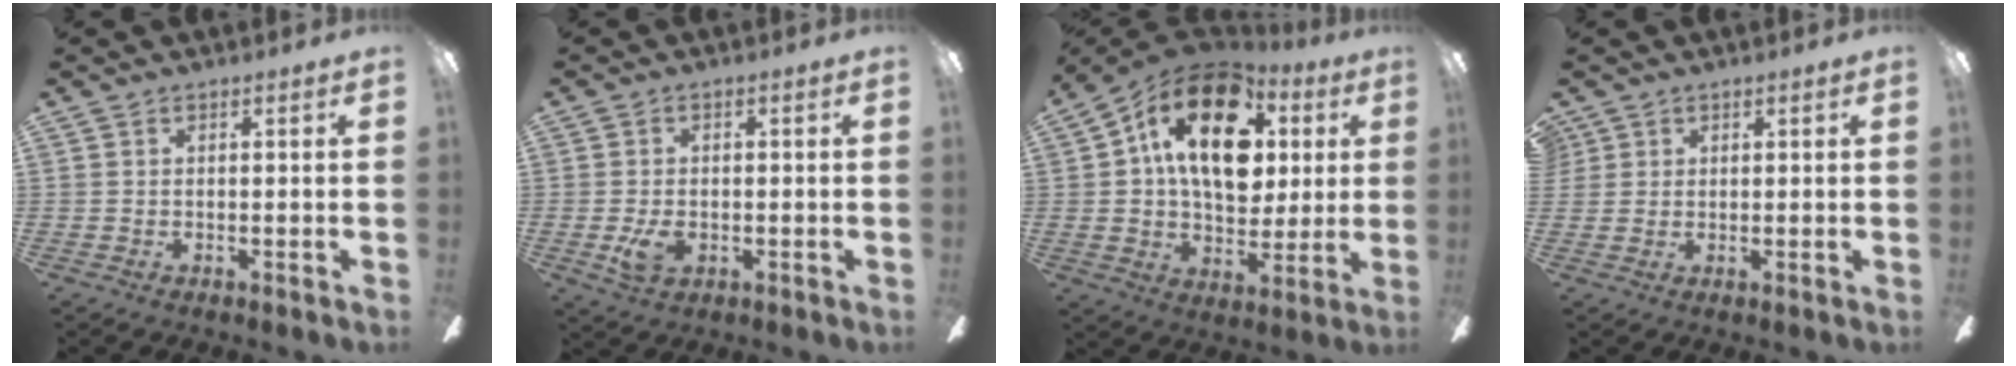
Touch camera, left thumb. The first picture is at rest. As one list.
[{"total": 5.3, "force": [-1.4, 3.5, 3.7], "torque": [-0.061, -0.001, -0.028]}, {"total": 21.5, "force": [8.1, 13.0, 15.1], "torque": [-0.256, -0.013, 0.137]}, {"total": 1.6, "force": [1.0, 1.2, 0.1], "torque": [-0.004, 0.003, 0.019]}]